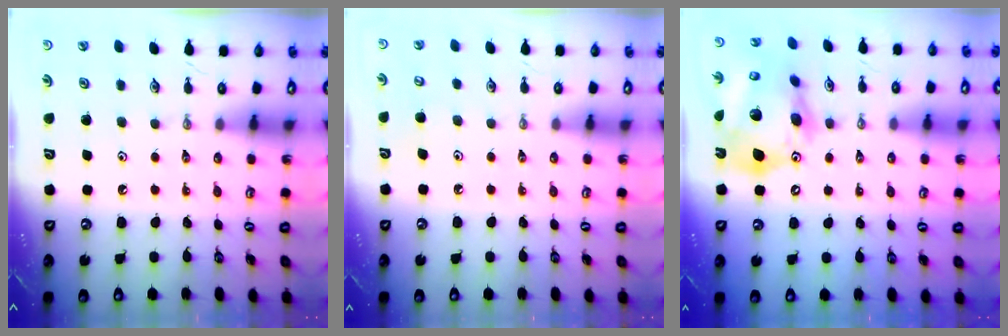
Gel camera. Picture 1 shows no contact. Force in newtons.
{"total": 5.2, "press": 5.1, "slide": 0.9}
{"total": 21.2, "press": 20.9, "slide": 3.4}